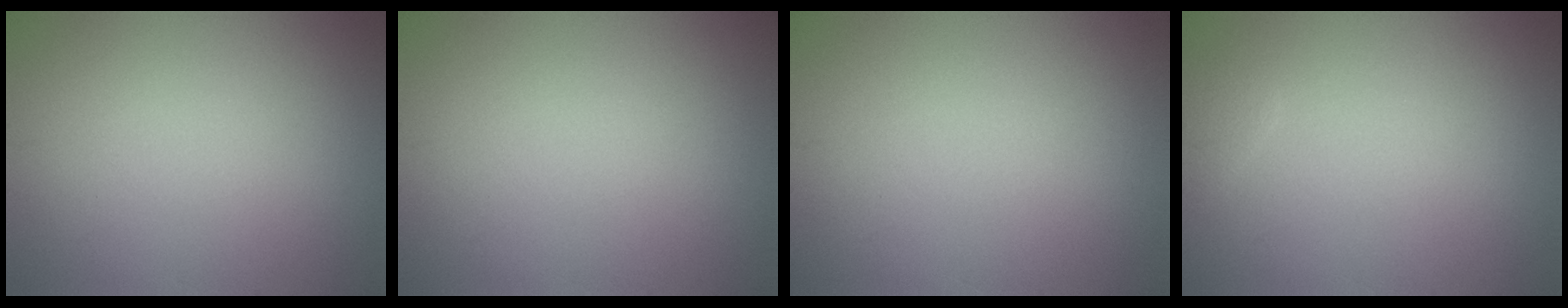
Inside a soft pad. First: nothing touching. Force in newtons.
{"total": 0.0}
{"total": 0.0}
{"total": 0.9, "press": 0.9, "slide": 0.1}